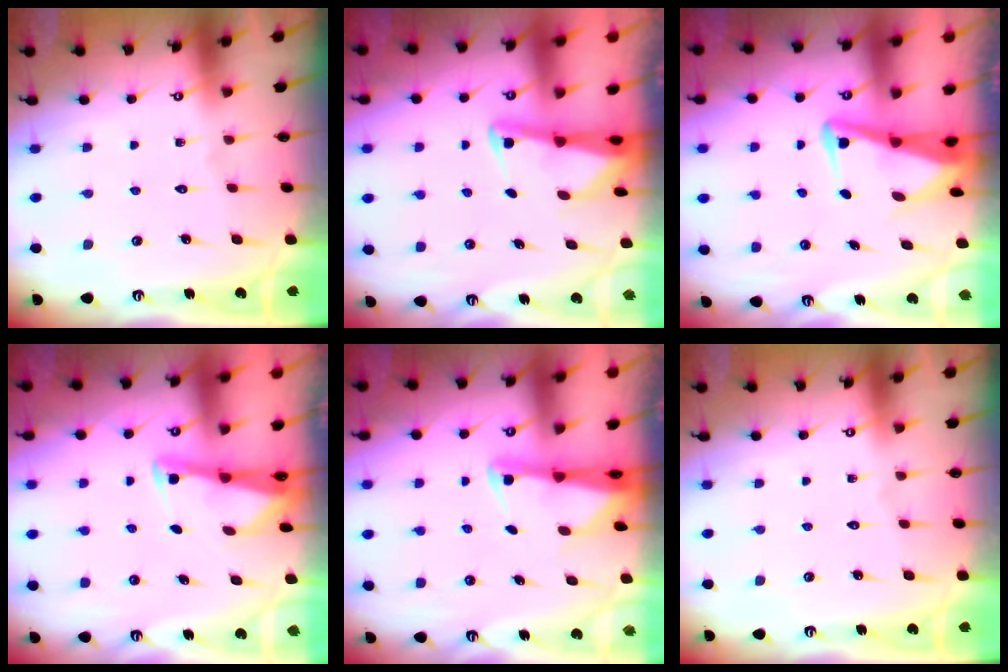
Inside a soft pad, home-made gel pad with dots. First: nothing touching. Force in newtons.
{"total": 2.4, "press": 2.4, "slide": 0.3}
{"total": 5.2, "press": 4.8, "slide": 2.0}
{"total": 2.8, "press": 2.8, "slide": 0.2}
{"total": 2.8, "press": 2.7, "slide": 0.6}
{"total": 0.0}